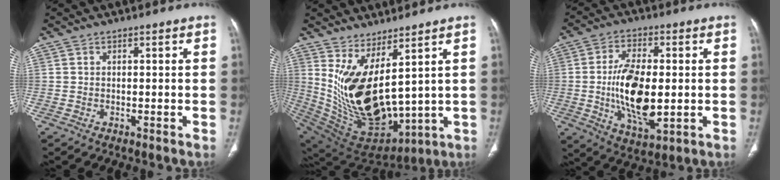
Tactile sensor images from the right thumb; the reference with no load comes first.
{"total": 17.6, "force": [5.9, 7.4, 14.8], "torque": [-0.269, -0.074, 0.146]}
{"total": 15.0, "force": [-0.9, 7.1, 13.1], "torque": [-0.232, -0.011, -0.010]}